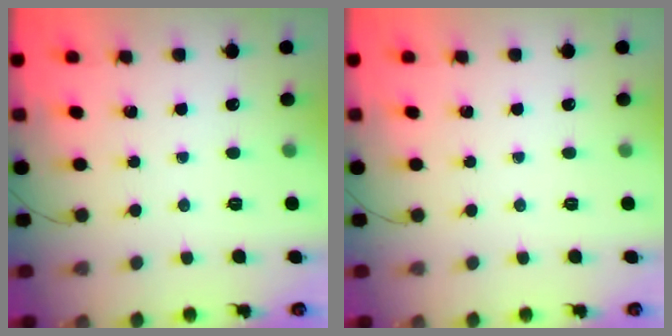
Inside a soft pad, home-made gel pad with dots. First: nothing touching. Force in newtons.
{"total": 0.0}